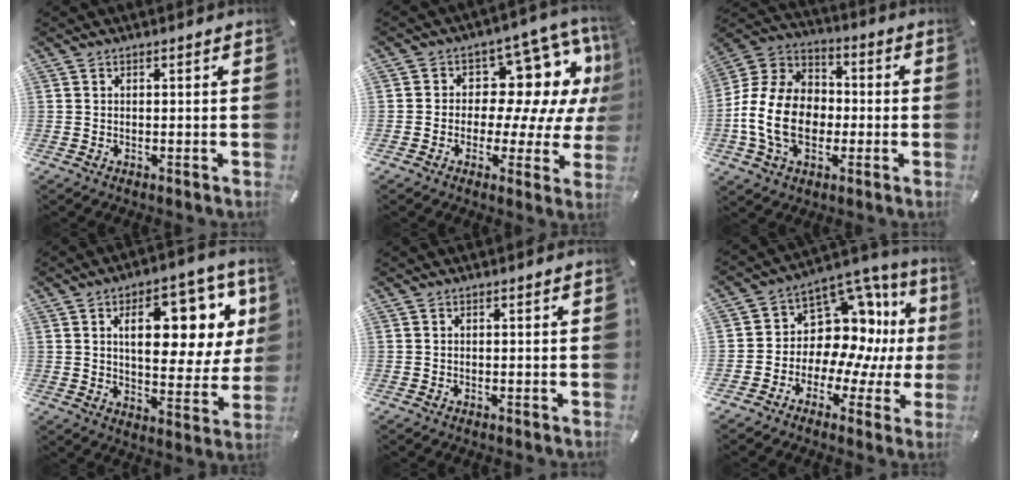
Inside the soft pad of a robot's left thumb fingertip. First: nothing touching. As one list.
[{"total": 13.9, "force": [4.7, 9.1, 9.3], "torque": [-0.127, -0.038, 0.082]}, {"total": 16.4, "force": [-3.8, 12.2, 10.3], "torque": [-0.234, 0.029, -0.068]}, {"total": 18.7, "force": [7.5, 9.4, 14.3], "torque": [-0.195, -0.030, 0.117]}, {"total": 0.0}, {"total": 13.3, "force": [4.9, 10.4, 6.6], "torque": [-0.105, -0.067, 0.095]}]